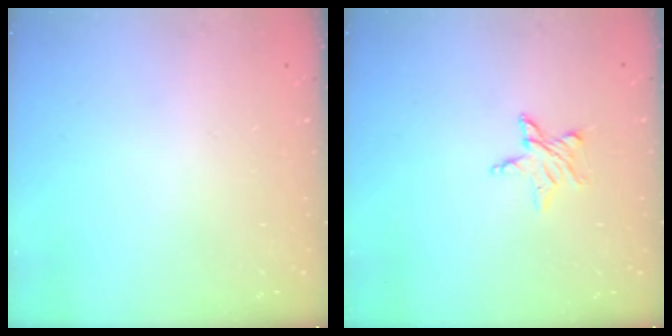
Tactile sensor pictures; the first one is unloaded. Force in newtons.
{"total": 5.2, "press": 5.2, "slide": 0.4}